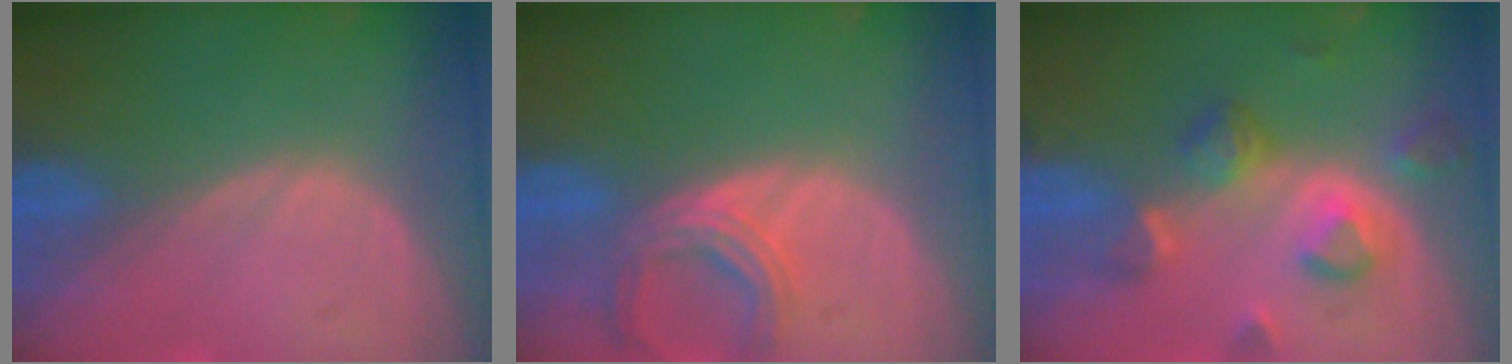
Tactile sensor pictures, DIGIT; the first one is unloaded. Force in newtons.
{"total": 5.8, "press": 5.6, "slide": 1.6}
{"total": 8.2, "press": 7.3, "slide": 3.7}